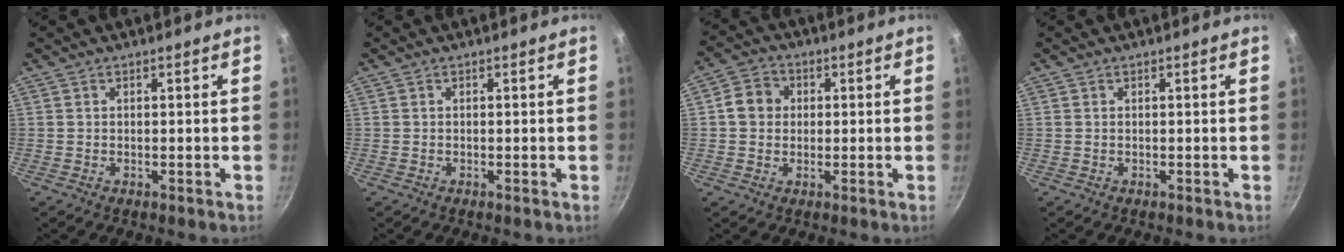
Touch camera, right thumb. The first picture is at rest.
{"total": 0.0}
{"total": 6.1, "force": [0.5, 5.4, 2.7], "torque": [-0.035, 0.013, -0.001]}
{"total": 0.0}